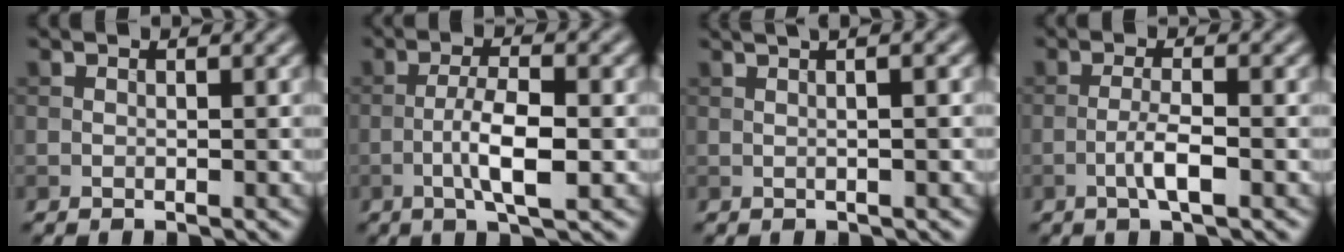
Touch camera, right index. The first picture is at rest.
{"total": 4.9, "force": [-1.3, 1.1, 4.6], "torque": [-0.085, 0.004, -0.026]}
{"total": 6.7, "force": [2.5, 3.1, 5.3], "torque": [-0.027, 0.044, -0.001]}
{"total": 2.6, "force": [-1.0, 0.4, 2.3], "torque": [-0.046, 0.006, -0.024]}